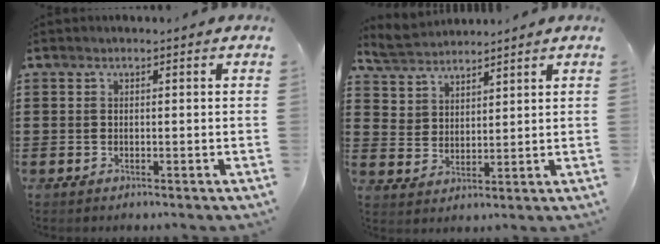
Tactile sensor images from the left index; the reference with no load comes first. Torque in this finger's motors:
{"motor_torque": [0.01, 0.01, 0.00, 0.00]}